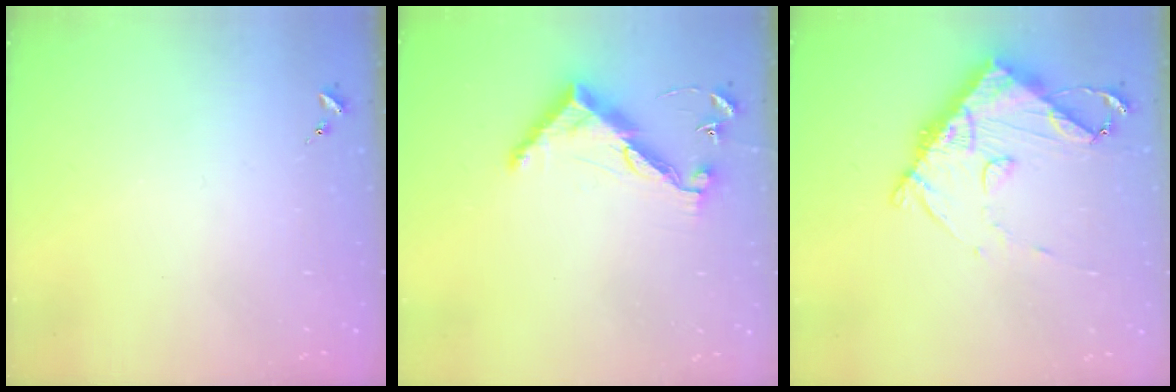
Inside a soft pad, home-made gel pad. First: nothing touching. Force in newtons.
{"total": 10.2, "press": 10.2, "slide": 0.4}
{"total": 13.5, "press": 13.4, "slide": 1.5}